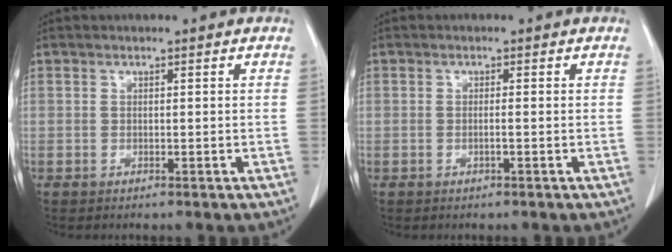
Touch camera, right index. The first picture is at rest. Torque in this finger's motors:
{"motor_torque": [-0.05, 0.02, -0.08, -0.01]}